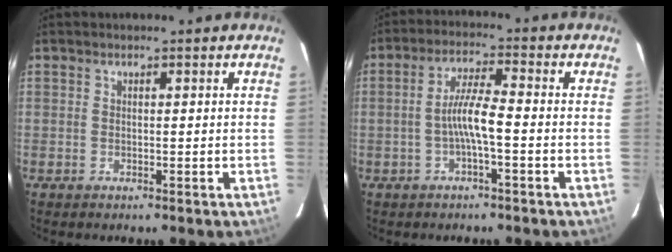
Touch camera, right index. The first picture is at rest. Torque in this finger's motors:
{"motor_torque": [0.75, -0.51, 0.51, 0.15]}